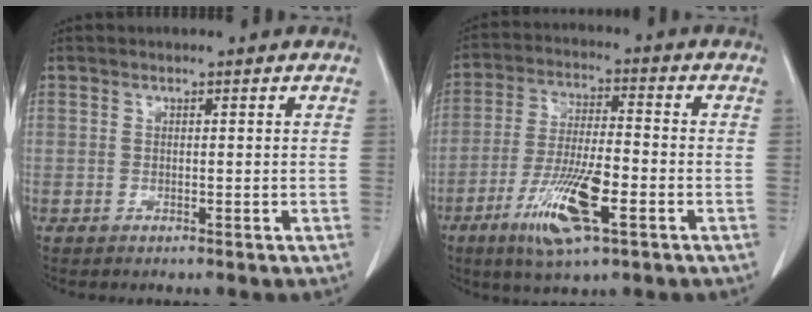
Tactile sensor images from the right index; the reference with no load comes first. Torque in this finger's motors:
{"motor_torque": [0.47, -0.04, 0.27, 0.16]}